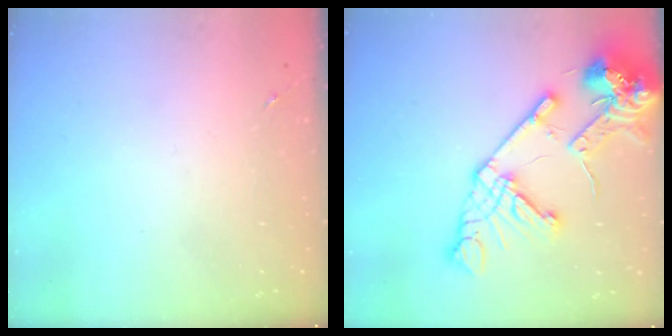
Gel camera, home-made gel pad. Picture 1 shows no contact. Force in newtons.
{"total": 20.8, "press": 20.7, "slide": 2.5}